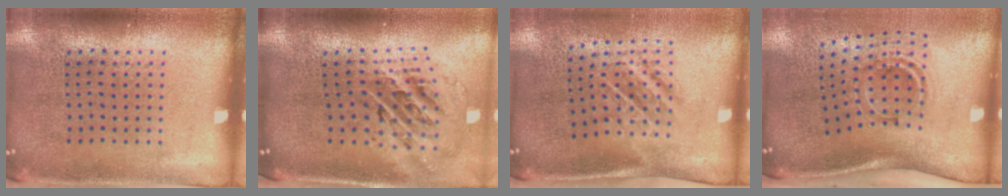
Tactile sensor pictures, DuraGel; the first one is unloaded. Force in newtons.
{"total": 2.7, "press": 1.8, "slide": 2.0}
{"total": 1.8, "press": 1.2, "slide": 1.3}
{"total": 2.0, "press": 1.3, "slide": 1.6}